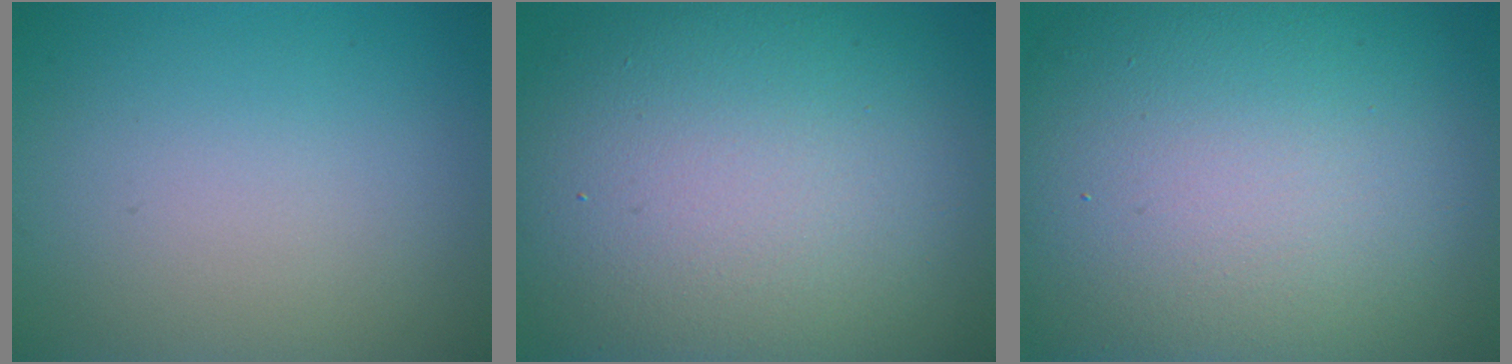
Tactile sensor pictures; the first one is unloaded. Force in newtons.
{"total": 16.0, "press": 16.0, "slide": 0.9}
{"total": 19.1, "press": 19.1, "slide": 1.0}